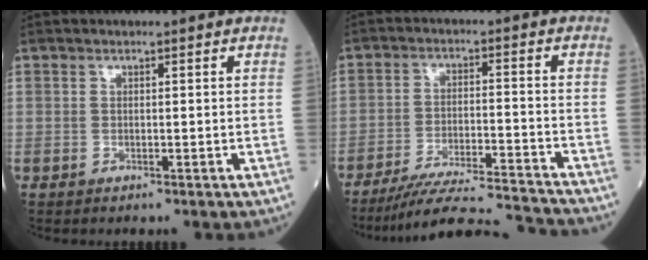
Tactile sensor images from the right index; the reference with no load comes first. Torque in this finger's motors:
{"motor_torque": [-0.67, -0.74, 0.07, 0.00]}